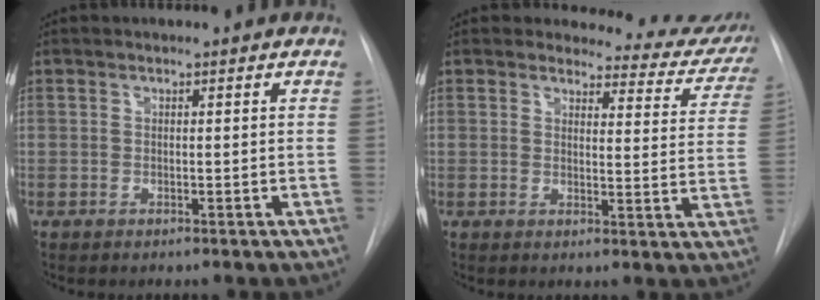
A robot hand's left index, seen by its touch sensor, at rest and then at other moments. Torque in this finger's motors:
{"motor_torque": [0.84, -1.30, 0.00, -0.06]}